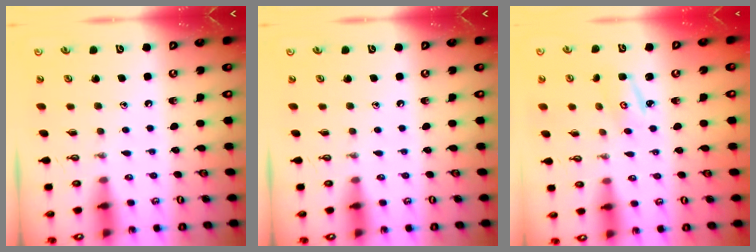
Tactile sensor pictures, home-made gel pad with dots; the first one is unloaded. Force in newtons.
{"total": 0.0}
{"total": 2.6, "press": 2.6, "slide": 0.2}